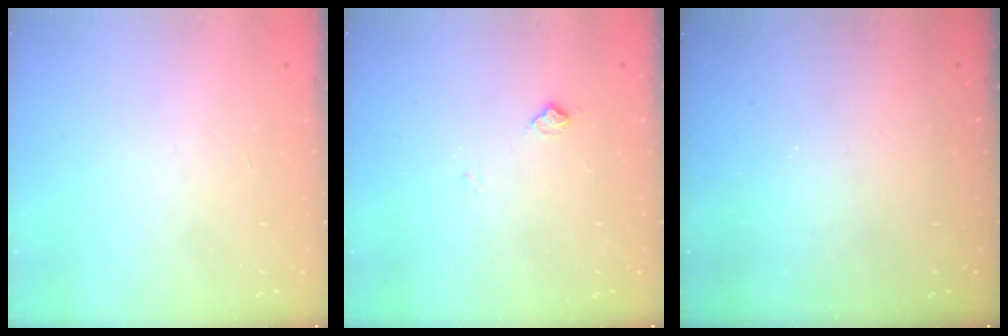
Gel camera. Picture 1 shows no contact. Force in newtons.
{"total": 5.6, "press": 5.5, "slide": 0.8}
{"total": 0.0}